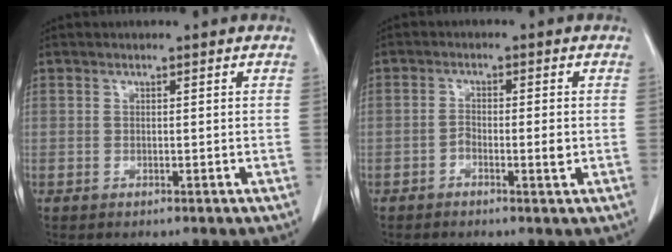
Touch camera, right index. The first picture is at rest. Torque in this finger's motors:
{"motor_torque": [-0.03, -0.02, -0.01, 0.01]}